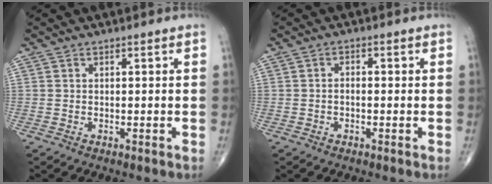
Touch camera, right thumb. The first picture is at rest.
{"total": 1.4, "force": [-0.3, 0.9, 1.1], "torque": [-0.016, 0.008, -0.007]}